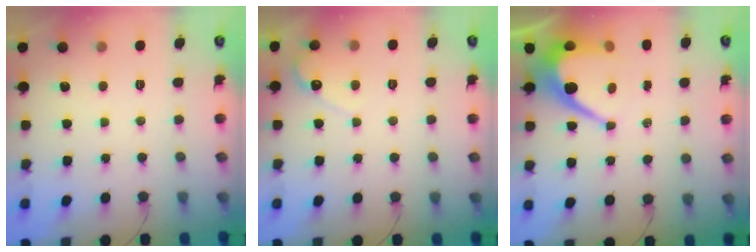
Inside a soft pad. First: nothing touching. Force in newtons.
{"total": 4.2, "press": 4.2, "slide": 0.3}
{"total": 9.4, "press": 9.4, "slide": 0.7}